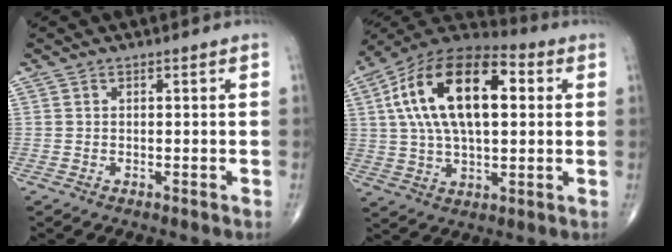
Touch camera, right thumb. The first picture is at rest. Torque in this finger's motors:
{"motor_torque": [-0.72, 2.00, 1.79, 0.95, 0.41]}